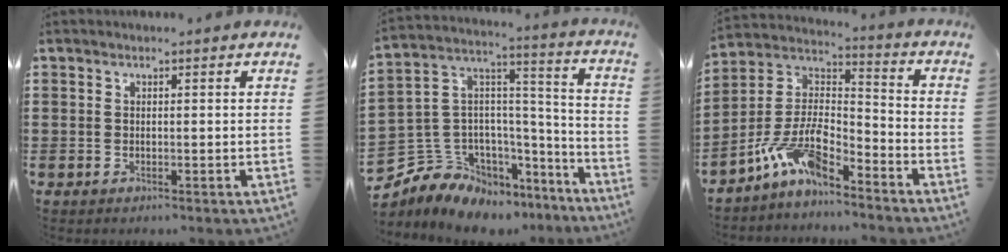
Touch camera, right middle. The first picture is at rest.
{"total": 8.2, "force": [-6.2, 5.3, 0.1], "torque": [-0.046, -0.015, -0.125]}
{"total": 10.3, "force": [-7.5, 3.4, 6.2], "torque": [-0.144, 0.003, -0.152]}